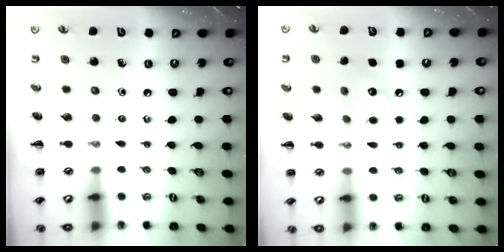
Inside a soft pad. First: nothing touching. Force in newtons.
{"total": 9.6, "press": 9.6, "slide": 0.4}